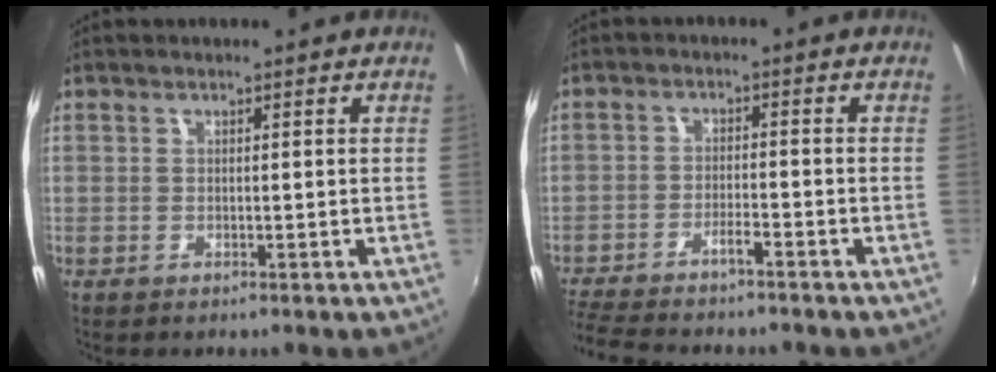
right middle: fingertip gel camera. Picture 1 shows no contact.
{"total": 8.6, "force": [-7.6, 0.7, 4.0], "torque": [-0.098, -0.010, -0.130]}